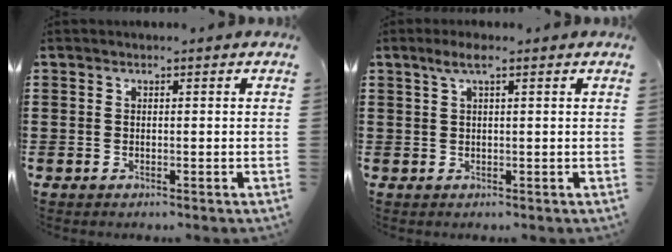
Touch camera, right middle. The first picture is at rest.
{"total": 2.1, "force": [1.1, 0.2, 1.8], "torque": [-0.037, 0.004, 0.018]}